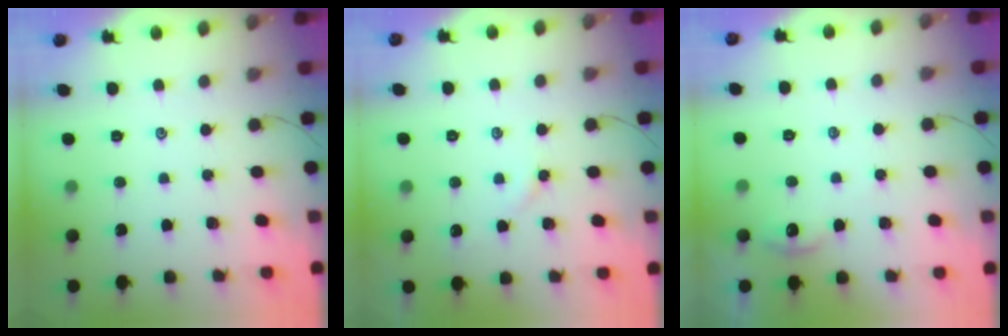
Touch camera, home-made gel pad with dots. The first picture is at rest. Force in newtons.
{"total": 1.7, "press": 1.6, "slide": 0.4}
{"total": 2.5, "press": 2.5, "slide": 0.3}